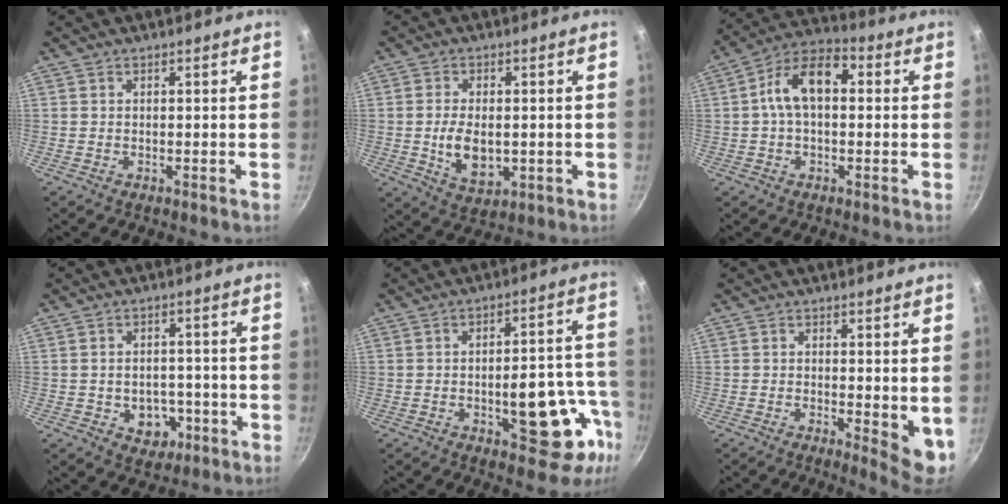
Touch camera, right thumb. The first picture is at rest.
{"total": 8.2, "force": [-0.6, 5.1, 6.5], "torque": [-0.106, -0.009, 0.000]}
{"total": 11.5, "force": [1.3, 6.9, 9.1], "torque": [-0.139, 0.036, 0.005]}
{"total": 6.5, "force": [-1.9, 5.1, 3.6], "torque": [-0.028, 0.015, -0.015]}
{"total": 16.4, "force": [-5.4, 7.9, 13.3], "torque": [-0.107, 0.038, -0.064]}
{"total": 4.5, "force": [0.4, 2.0, 4.0], "torque": [-0.049, -0.010, 0.006]}